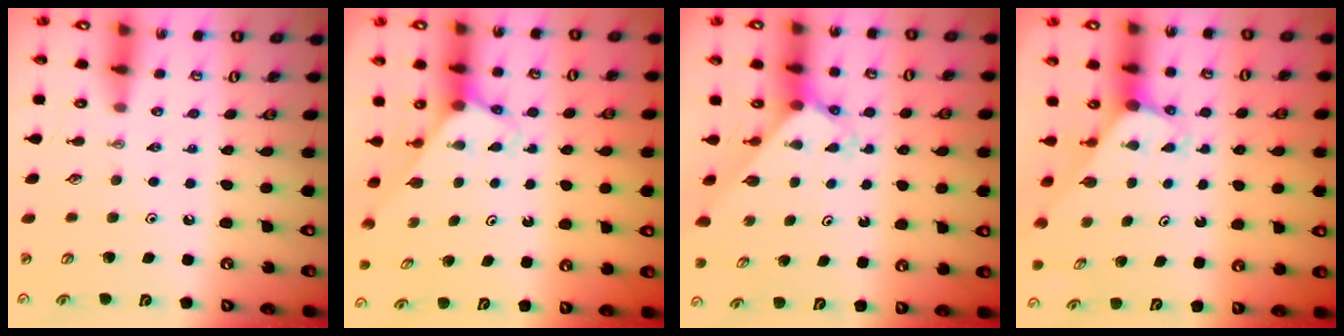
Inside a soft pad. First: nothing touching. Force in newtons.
{"total": 3.0, "press": 3.0, "slide": 0.2}
{"total": 2.7, "press": 2.7, "slide": 0.1}
{"total": 2.9, "press": 2.9, "slide": 0.2}